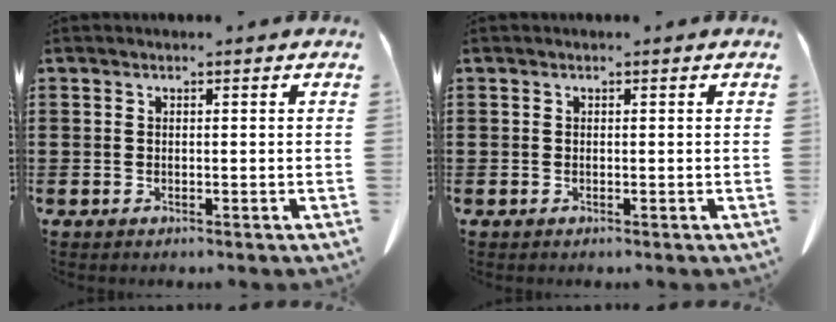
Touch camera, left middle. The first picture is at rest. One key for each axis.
{"total": 0.0}